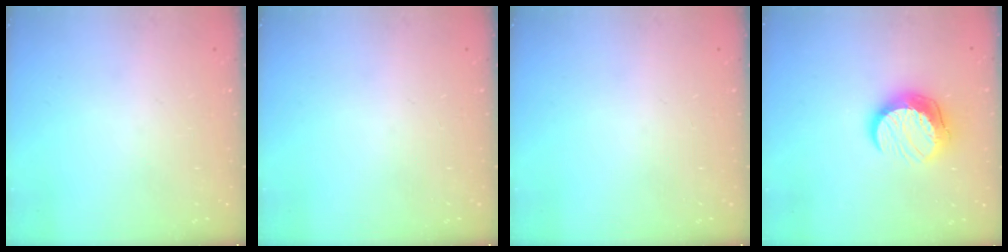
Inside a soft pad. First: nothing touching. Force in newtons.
{"total": 0.0}
{"total": 0.0}
{"total": 11.8, "press": 11.8, "slide": 1.0}